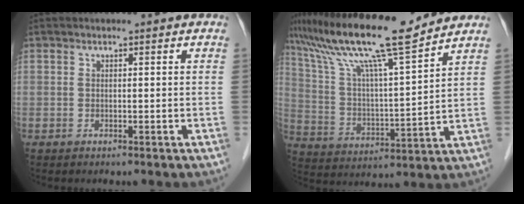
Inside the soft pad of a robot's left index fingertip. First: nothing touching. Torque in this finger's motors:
{"motor_torque": [0.39, -0.52, 0.89, 0.21]}